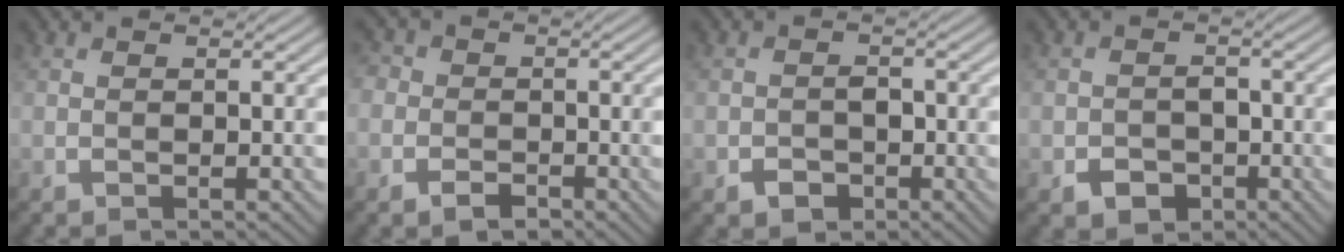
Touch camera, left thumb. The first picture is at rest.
{"total": 3.6, "force": [-1.5, 3.0, 1.4], "torque": [-0.016, -0.005, -0.047]}
{"total": 2.6, "force": [-1.3, 1.9, 1.2], "torque": [-0.016, -0.002, -0.025]}
{"total": 3.5, "force": [-1.7, 2.6, 1.5], "torque": [-0.024, -0.008, -0.031]}